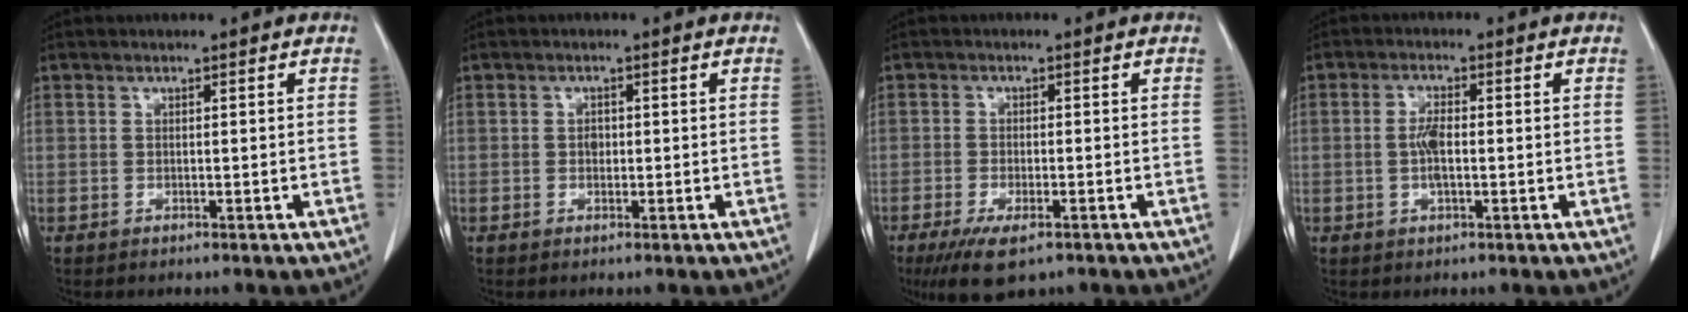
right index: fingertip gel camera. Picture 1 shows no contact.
{"total": 1.2, "force": [-0.1, 0.9, 0.8], "torque": [-0.012, 0.003, -0.001]}
{"total": 7.0, "force": [-4.5, 2.3, 4.9], "torque": [-0.083, -0.015, -0.072]}
{"total": 3.4, "force": [-0.3, 1.0, 3.2], "torque": [-0.070, 0.003, -0.006]}